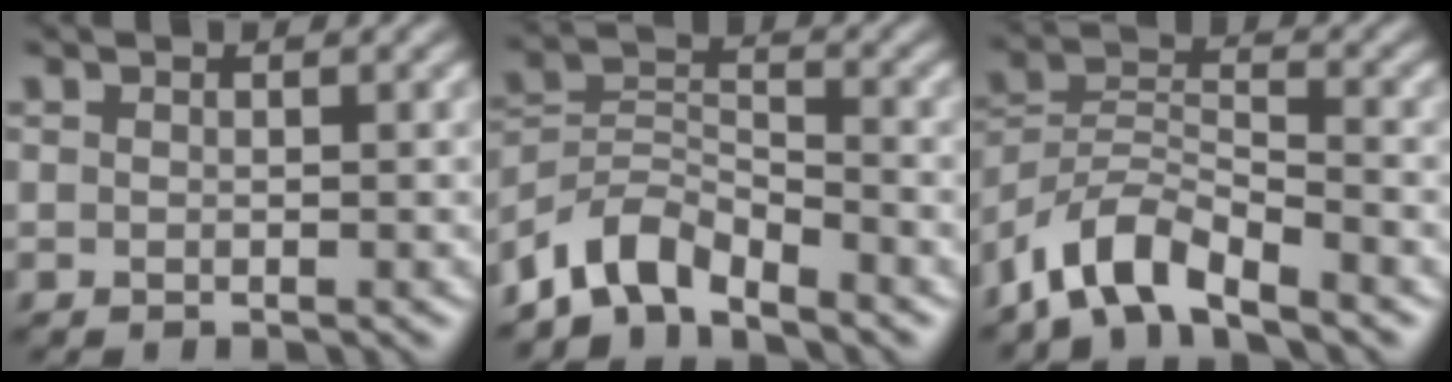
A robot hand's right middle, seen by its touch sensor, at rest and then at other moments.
{"total": 4.8, "force": [-4.1, 1.8, 1.9], "torque": [-0.026, 0.001, -0.090]}
{"total": 6.0, "force": [-4.7, 1.9, 3.2], "torque": [-0.055, 0.001, -0.099]}